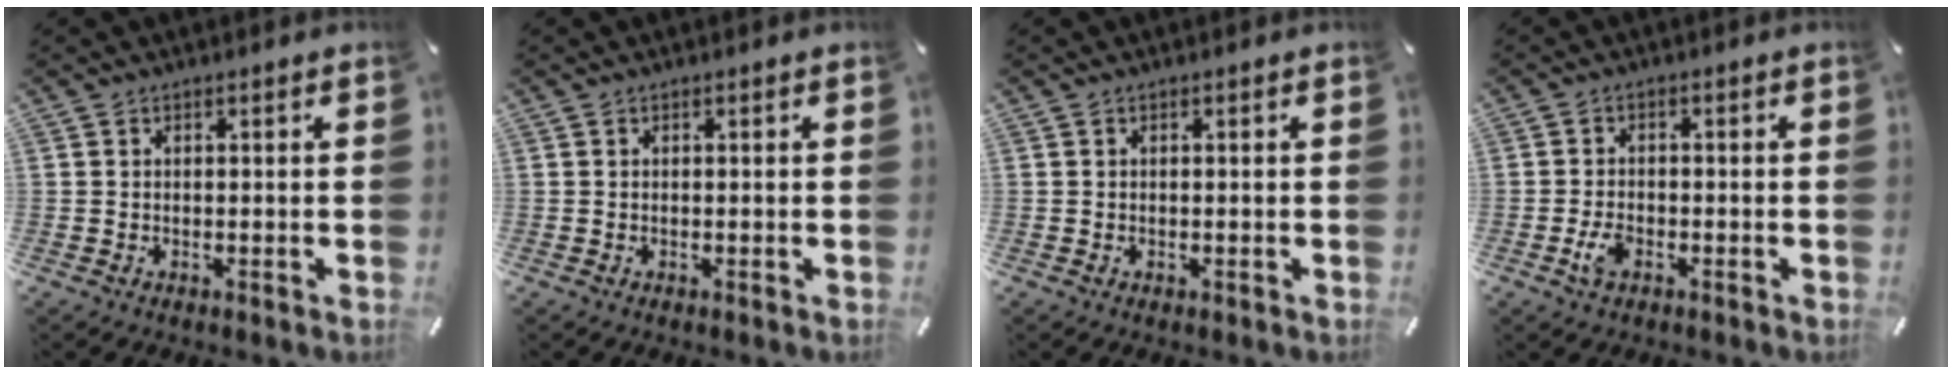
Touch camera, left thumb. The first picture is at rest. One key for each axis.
{"total": 0.0}
{"total": 0.0}
{"total": 3.7, "fx": -1.6, "fy": 2.2, "fz": 2.5, "tx": -0.062, "ty": 0.001, "tz": -0.032}